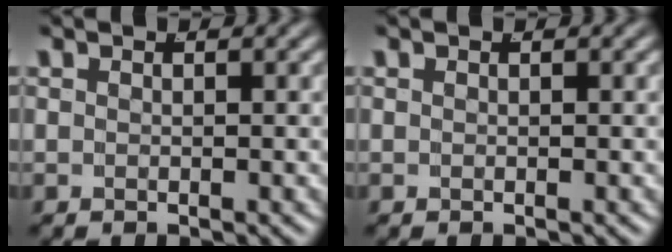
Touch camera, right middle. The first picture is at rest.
{"total": 0.0}